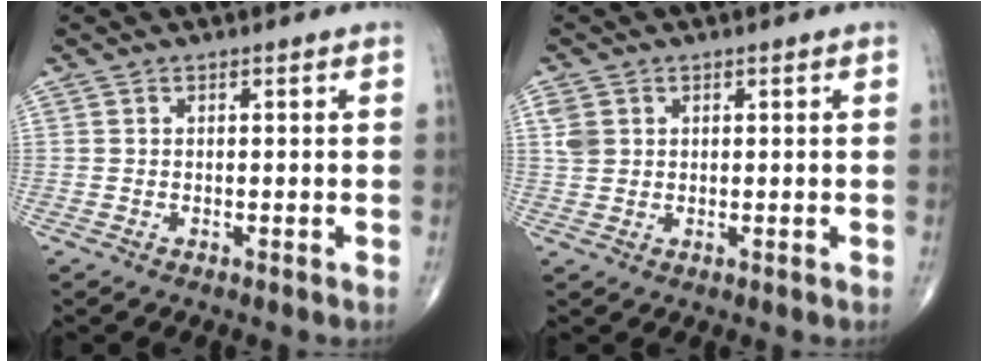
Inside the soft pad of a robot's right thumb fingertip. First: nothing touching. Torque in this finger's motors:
{"motor_torque": [0.13, 1.19, 0.49, 0.37, 0.02]}